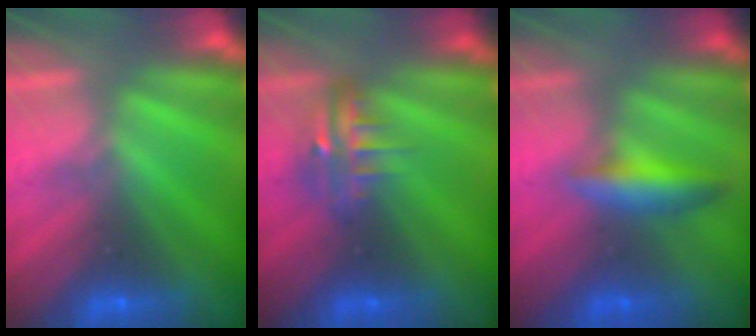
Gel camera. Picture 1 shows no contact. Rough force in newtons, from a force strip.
{"total": 3.8}
{"total": 2.4}